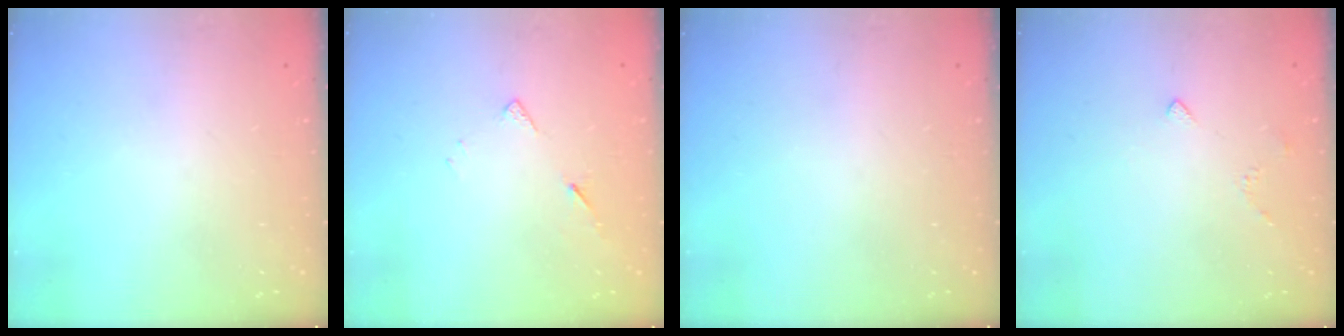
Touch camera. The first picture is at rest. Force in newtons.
{"total": 5.8, "press": 5.8, "slide": 0.7}
{"total": 0.0}
{"total": 3.3, "press": 3.2, "slide": 0.8}